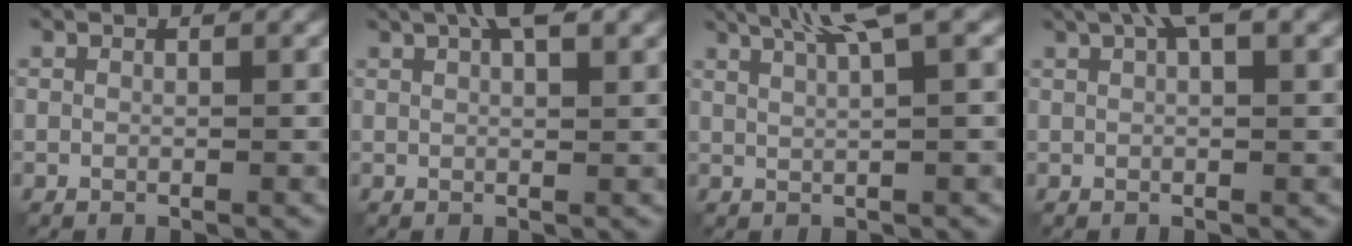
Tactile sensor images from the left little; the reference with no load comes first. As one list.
[{"total": 4.0, "force": [2.2, 1.0, 3.3], "torque": [-0.052, 0.010, 0.033]}, {"total": 4.7, "force": [2.6, 0.5, 3.9], "torque": [-0.063, 0.012, 0.044]}, {"total": 3.8, "force": [1.9, 0.9, 3.2], "torque": [-0.053, 0.009, 0.029]}]